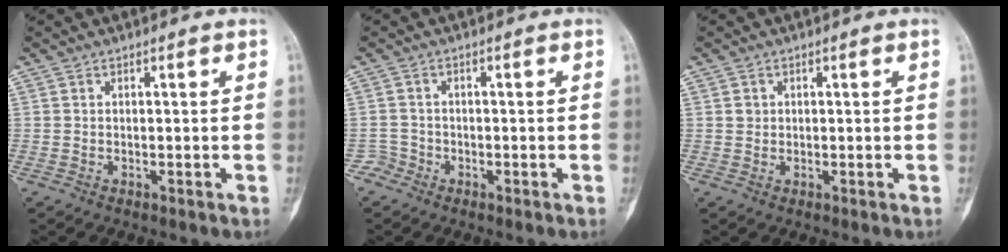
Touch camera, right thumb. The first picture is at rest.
{"total": 2.0, "force": [-1.3, 1.4, -0.5], "torque": [0.018, 0.007, -0.031]}
{"total": 1.2, "force": [0.3, 1.1, 0.3], "torque": [0.002, 0.001, 0.005]}